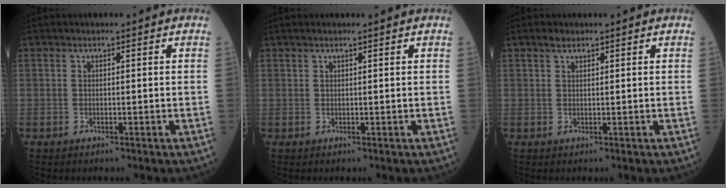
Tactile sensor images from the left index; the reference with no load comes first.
{"total": 1.6, "force": [1.2, -0.2, 0.9], "torque": [-0.014, 0.011, 0.023]}
{"total": 1.1, "force": [0.9, 0.4, 0.6], "torque": [-0.014, 0.007, 0.018]}